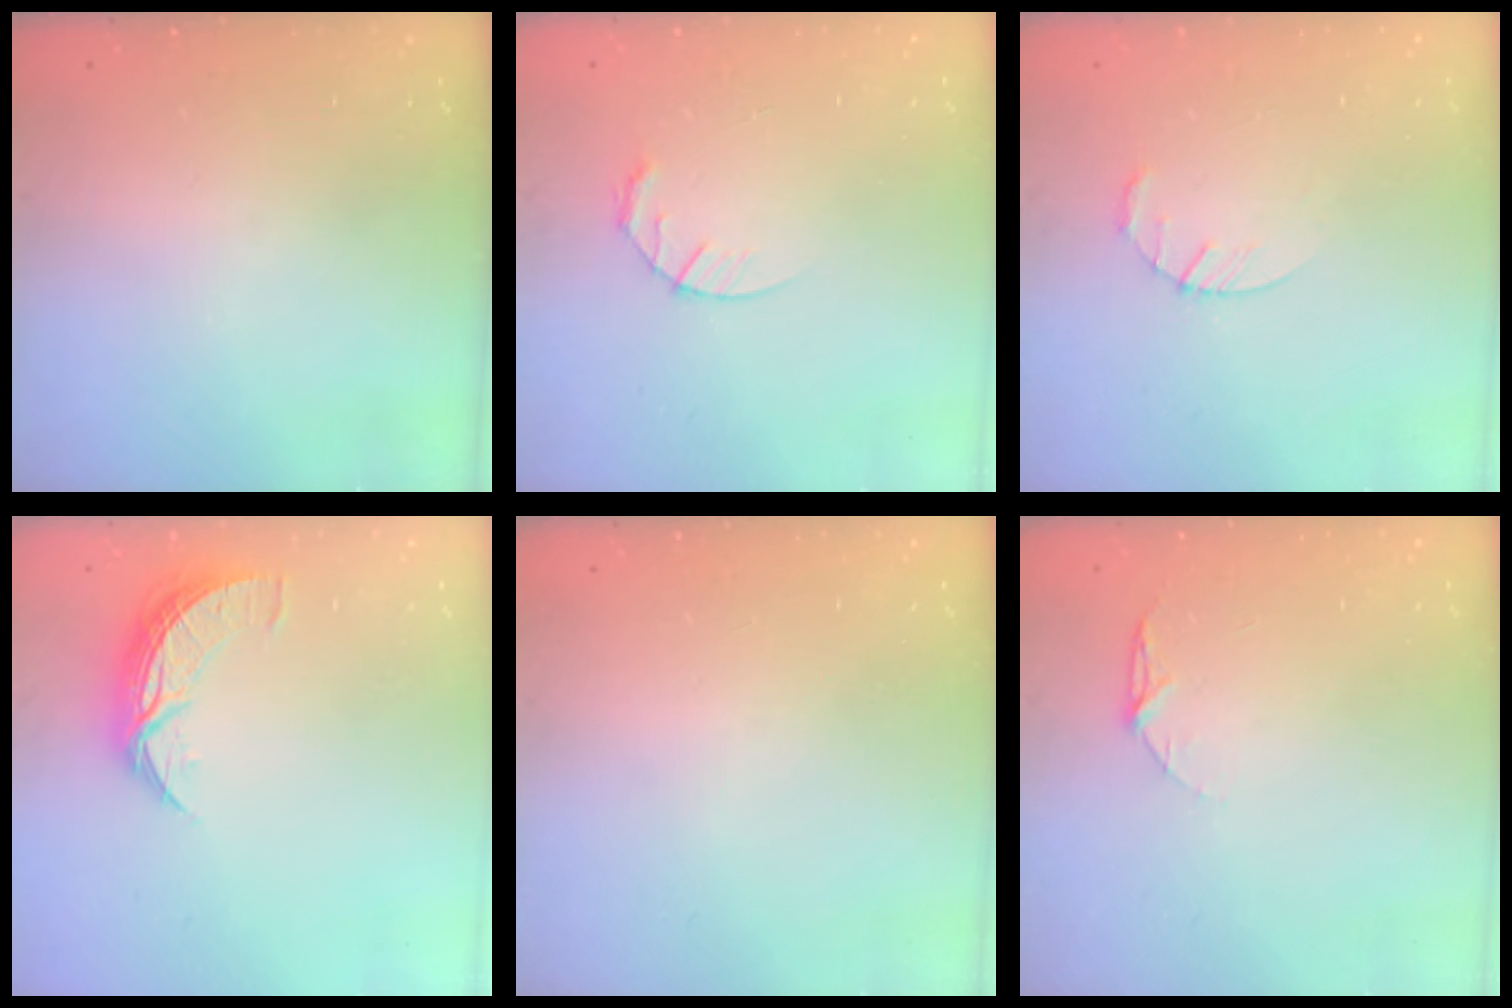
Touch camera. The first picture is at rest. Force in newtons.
{"total": 4.3, "press": 4.3, "slide": 0.7}
{"total": 3.4, "press": 3.3, "slide": 0.5}
{"total": 8.3, "press": 8.3, "slide": 0.5}
{"total": 0.0}
{"total": 4.4, "press": 4.4, "slide": 0.5}